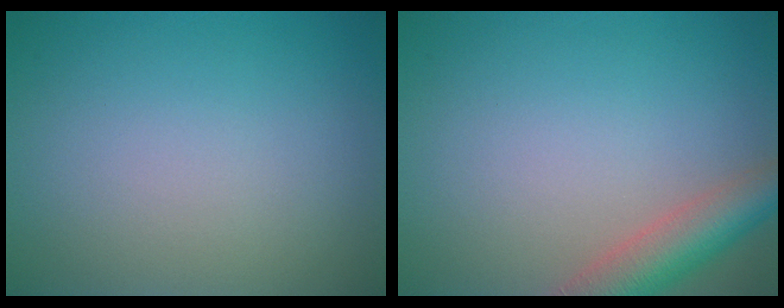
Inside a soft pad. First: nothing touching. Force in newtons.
{"total": 4.8, "press": 4.8, "slide": 0.2}